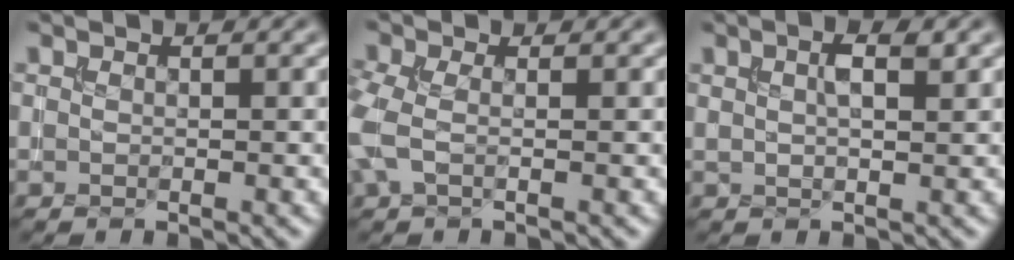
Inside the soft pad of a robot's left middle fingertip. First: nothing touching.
{"total": 3.0, "force": [-0.4, 1.7, 2.5], "torque": [-0.079, 0.001, -0.018]}
{"total": 2.5, "force": [1.1, 0.7, 2.2], "torque": [-0.041, 0.004, 0.019]}